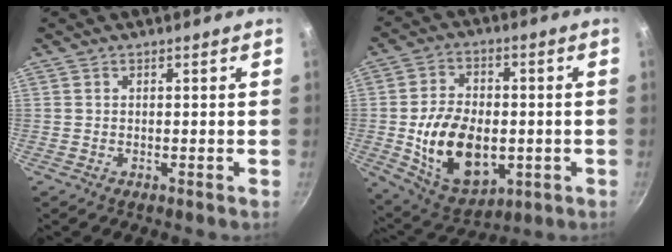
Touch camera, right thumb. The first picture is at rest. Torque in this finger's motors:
{"motor_torque": [-0.09, 1.21, 0.64, 0.76, 0.16]}